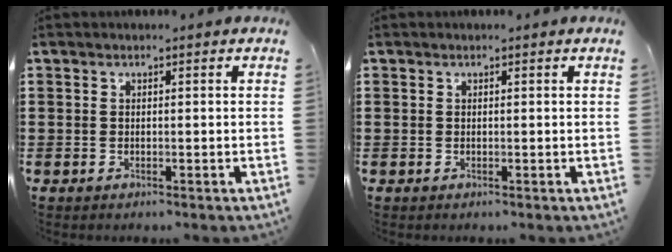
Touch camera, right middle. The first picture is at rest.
{"total": 0.0}